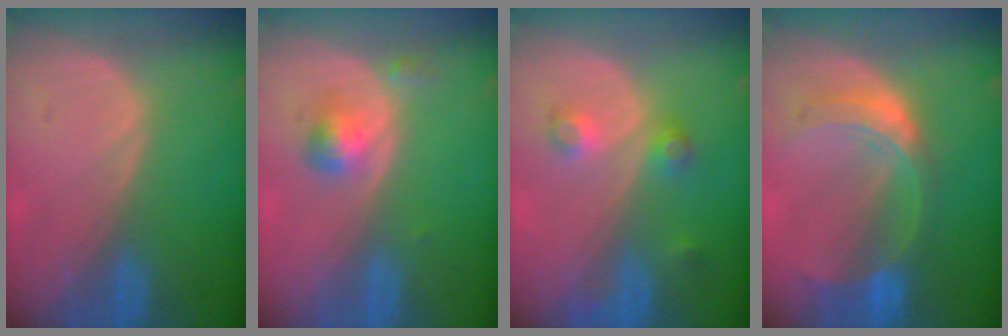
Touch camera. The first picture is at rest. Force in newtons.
{"total": 3.1, "press": 3.1, "slide": 0.2}
{"total": 3.8, "press": 3.5, "slide": 1.6}
{"total": 7.5, "press": 6.6, "slide": 3.7}